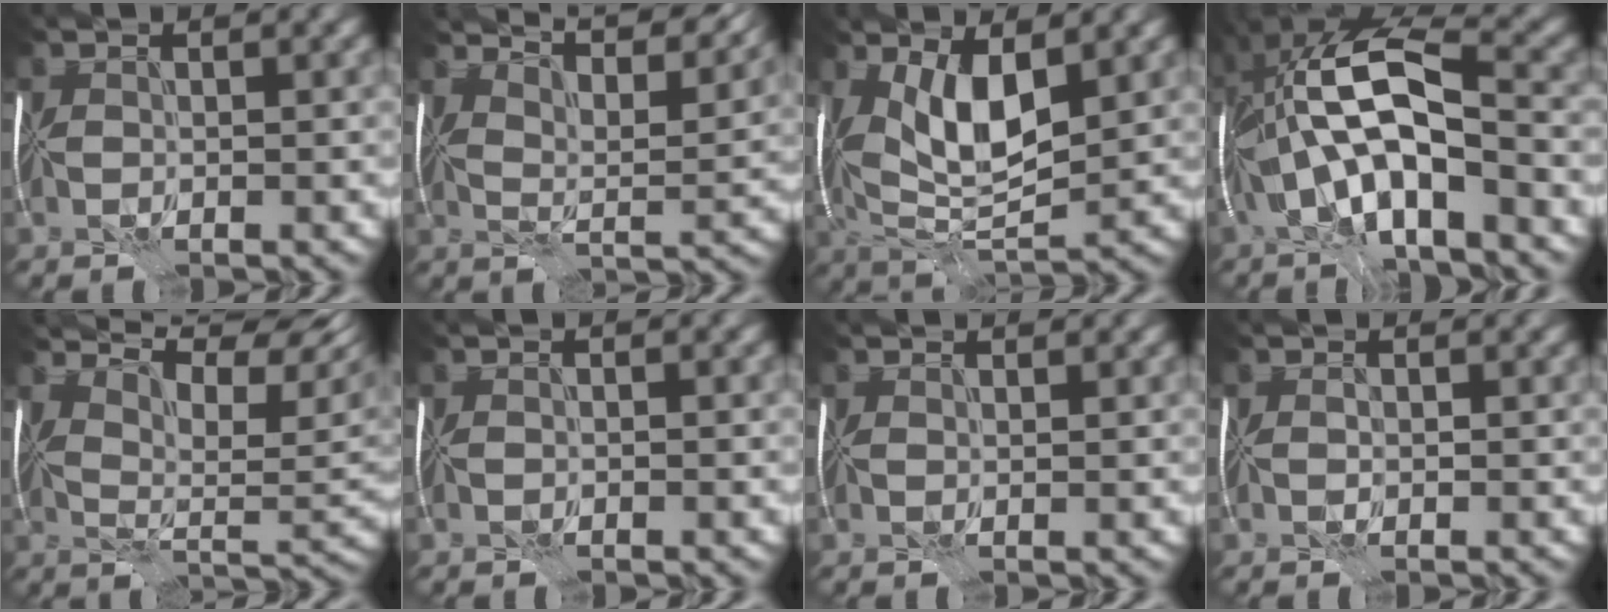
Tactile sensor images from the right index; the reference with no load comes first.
{"total": 9.4, "force": [7.7, 2.0, 5.0], "torque": [-0.082, 0.003, 0.094]}
{"total": 7.4, "force": [1.3, 3.2, 6.5], "torque": [-0.128, -0.007, 0.024]}
{"total": 13.4, "force": [-2.8, 5.1, 12.1], "torque": [-0.217, 0.018, -0.054]}
{"total": 10.7, "force": [6.8, 3.1, 7.6], "torque": [-0.132, 0.016, 0.109]}
{"total": 0.0}
{"total": 2.2, "force": [1.9, 0.6, 1.0], "torque": [-0.015, 0.006, 0.015]}
{"total": 1.1, "force": [0.4, 0.7, 0.7], "torque": [-0.010, 0.002, -0.002]}